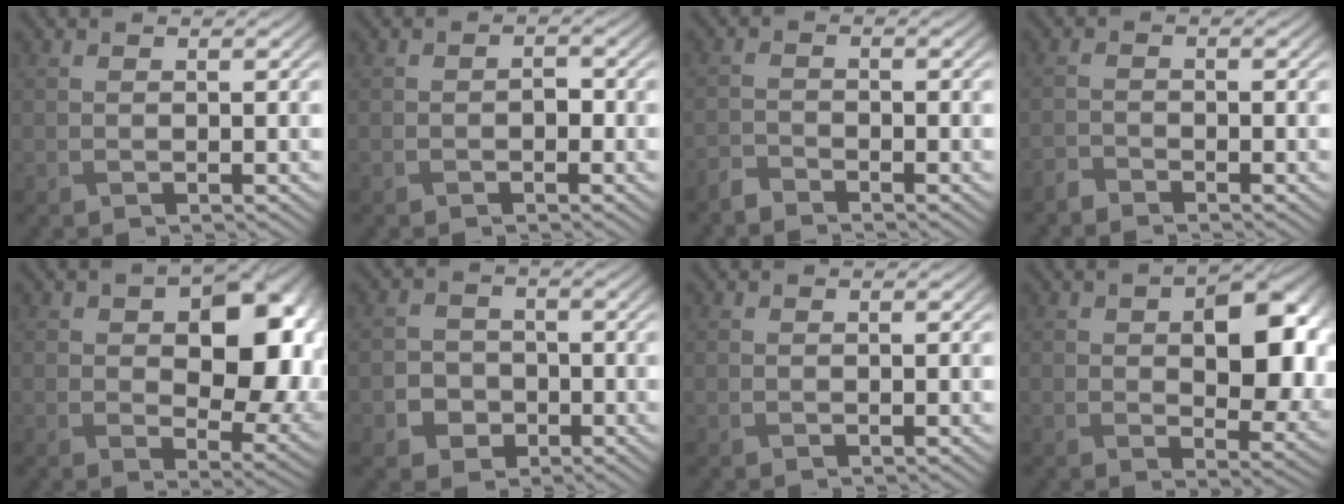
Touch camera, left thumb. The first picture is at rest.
{"total": 1.2, "force": [-0.4, 0.8, 0.7], "torque": [-0.012, 0.000, -0.010]}
{"total": 2.1, "force": [-2.0, 0.3, 0.4], "torque": [-0.010, -0.005, -0.051]}
{"total": 1.7, "force": [-1.6, 0.2, 0.2], "torque": [-0.007, -0.005, -0.041]}
{"total": 12.3, "force": [1.6, 7.3, 9.8], "torque": [-0.133, -0.021, 0.038]}
{"total": 3.5, "force": [-1.3, 3.0, 1.1], "torque": [-0.010, -0.002, -0.035]}
{"total": 0.0}
{"total": 10.2, "force": [1.3, 5.8, 8.3], "torque": [-0.123, -0.017, 0.031]}